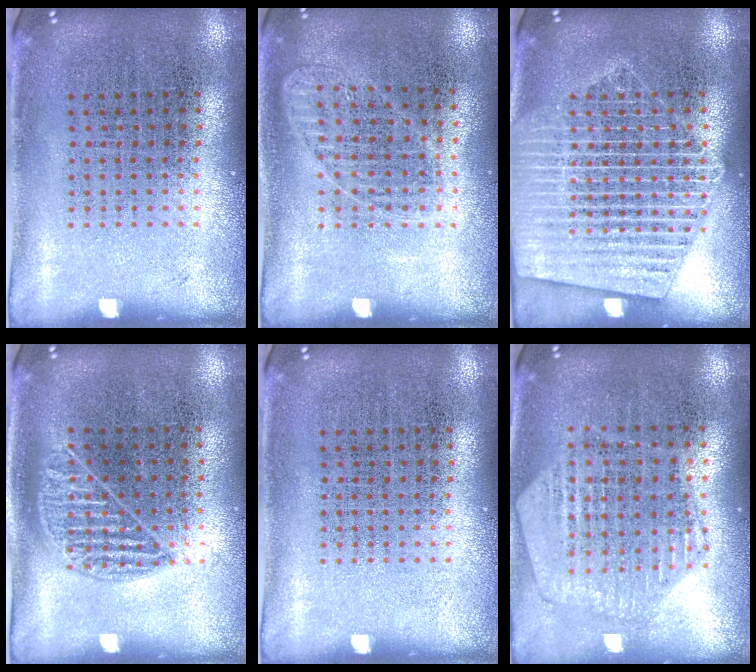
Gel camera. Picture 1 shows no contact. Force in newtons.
{"total": 1.1, "press": 1.1, "slide": 0.2}
{"total": 4.0, "press": 3.9, "slide": 0.4}
{"total": 1.0, "press": 0.8, "slide": 0.6}
{"total": 0.0}
{"total": 1.1, "press": 1.1, "slide": 0.1}